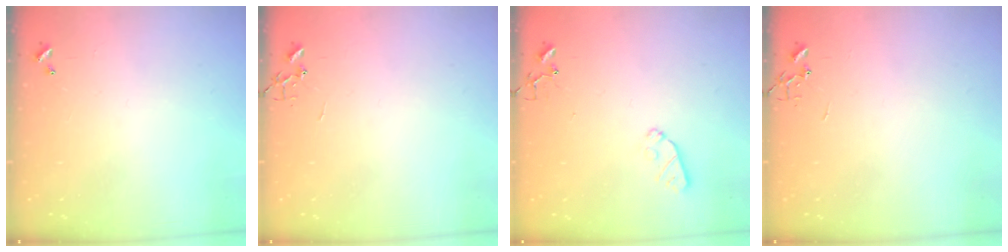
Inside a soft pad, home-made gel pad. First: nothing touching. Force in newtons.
{"total": 0.0}
{"total": 6.2, "press": 6.2, "slide": 0.9}
{"total": 0.0}